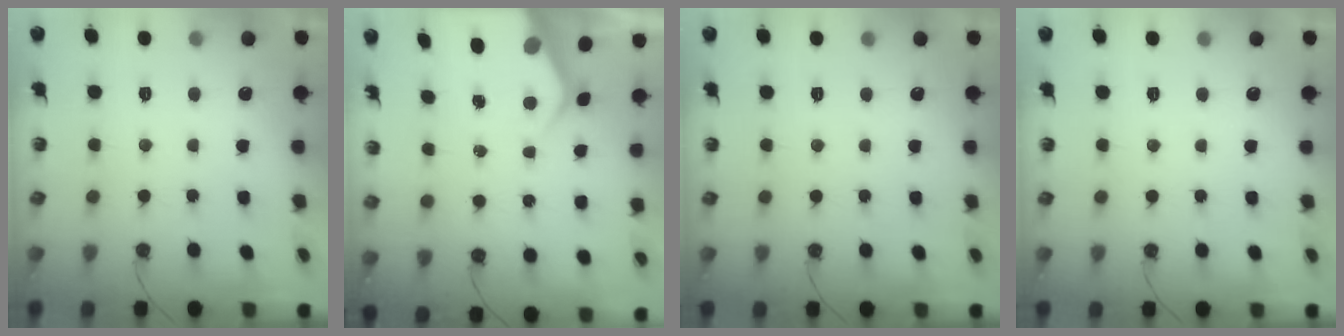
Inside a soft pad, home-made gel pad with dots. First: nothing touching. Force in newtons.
{"total": 5.8, "press": 5.7, "slide": 0.8}
{"total": 0.0}
{"total": 0.0}